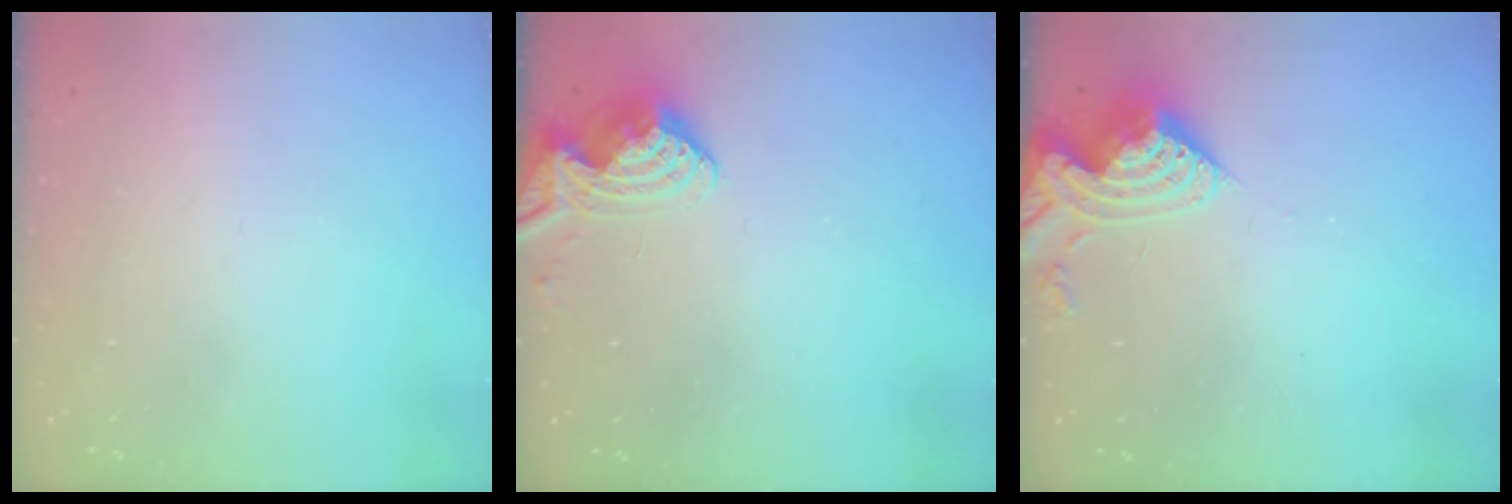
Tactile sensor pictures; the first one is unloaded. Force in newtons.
{"total": 9.1, "press": 9.1, "slide": 0.5}
{"total": 9.8, "press": 9.8, "slide": 0.8}